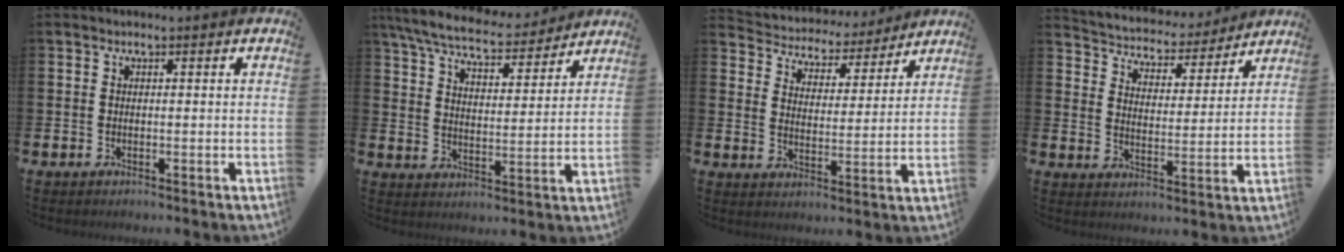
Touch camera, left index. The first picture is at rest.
{"total": 7.8, "force": [7.2, 1.5, 2.4], "torque": [-0.081, -0.042, 0.127]}
{"total": 4.9, "force": [4.6, 1.7, -0.2], "torque": [-0.022, -0.044, 0.075]}
{"total": 4.8, "force": [4.5, 1.6, -0.1], "torque": [-0.023, -0.046, 0.071]}